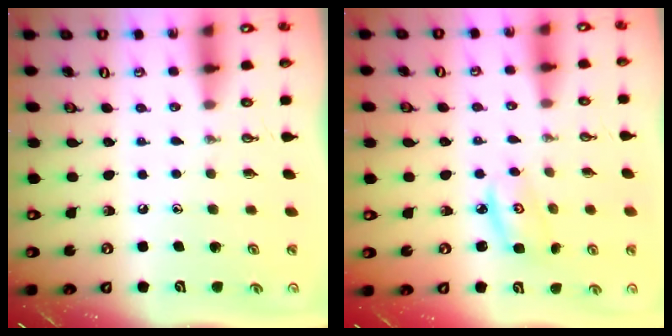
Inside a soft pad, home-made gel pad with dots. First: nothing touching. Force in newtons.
{"total": 3.8, "press": 3.8, "slide": 0.2}